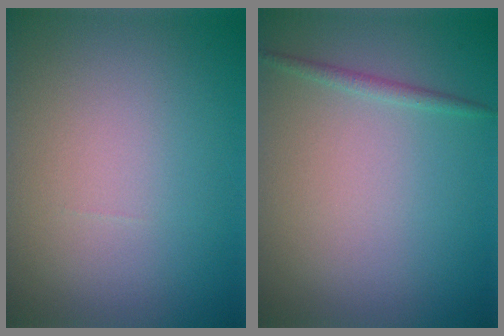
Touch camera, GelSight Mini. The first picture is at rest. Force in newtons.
{"total": 0.9, "press": 0.9, "slide": 0.1}